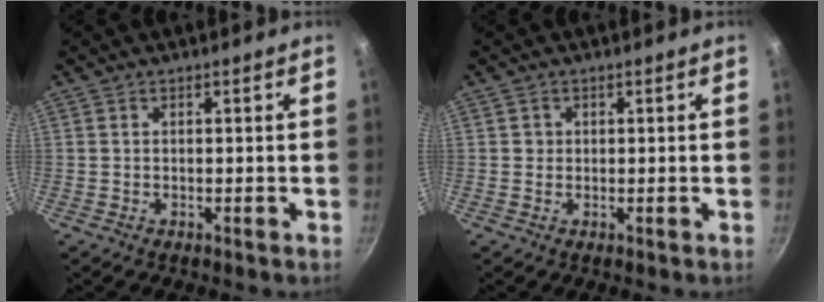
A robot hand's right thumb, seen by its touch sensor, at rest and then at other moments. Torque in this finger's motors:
{"motor_torque": [0.41, 0.74, 0.17, 0.08, -0.01]}